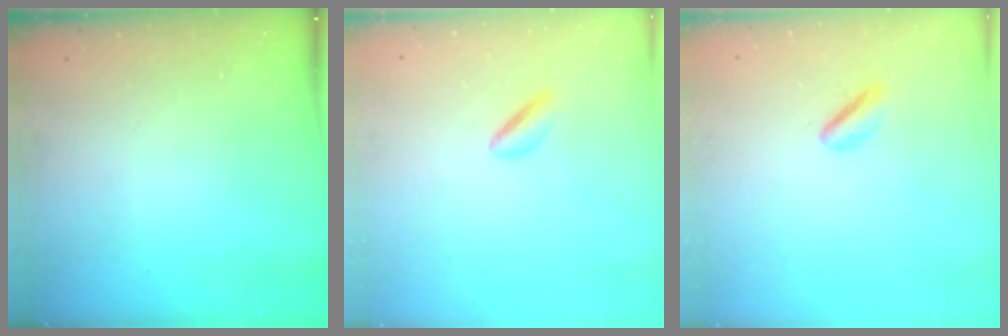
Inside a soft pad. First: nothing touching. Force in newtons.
{"total": 2.5, "press": 2.3, "slide": 0.9}
{"total": 2.9, "press": 2.8, "slide": 0.8}